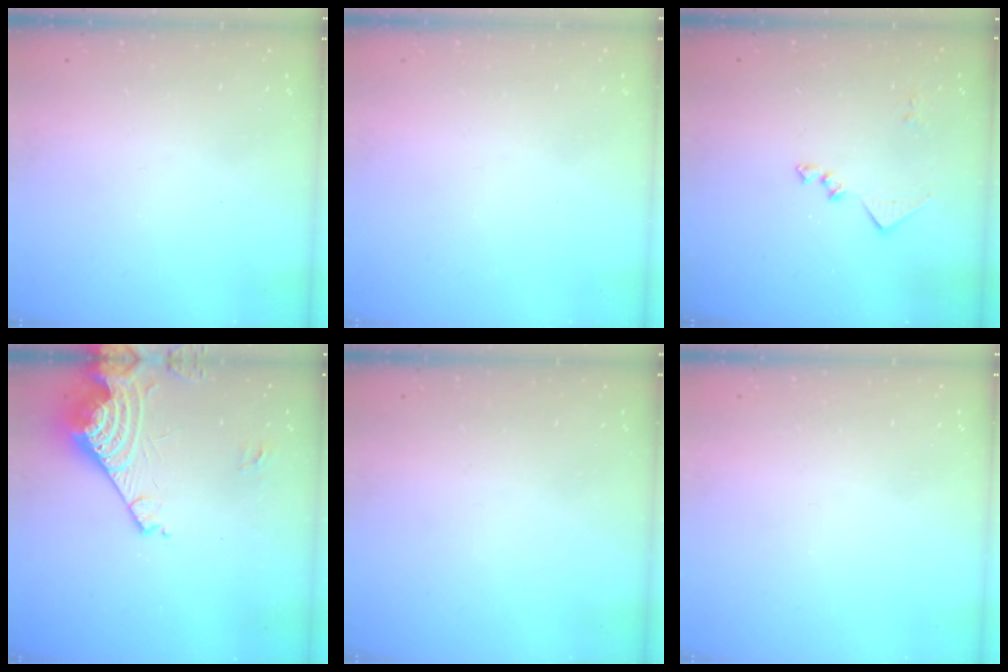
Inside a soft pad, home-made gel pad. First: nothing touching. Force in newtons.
{"total": 0.0}
{"total": 9.6, "press": 9.6, "slide": 0.1}
{"total": 14.9, "press": 14.7, "slide": 2.1}
{"total": 0.0}
{"total": 0.0}